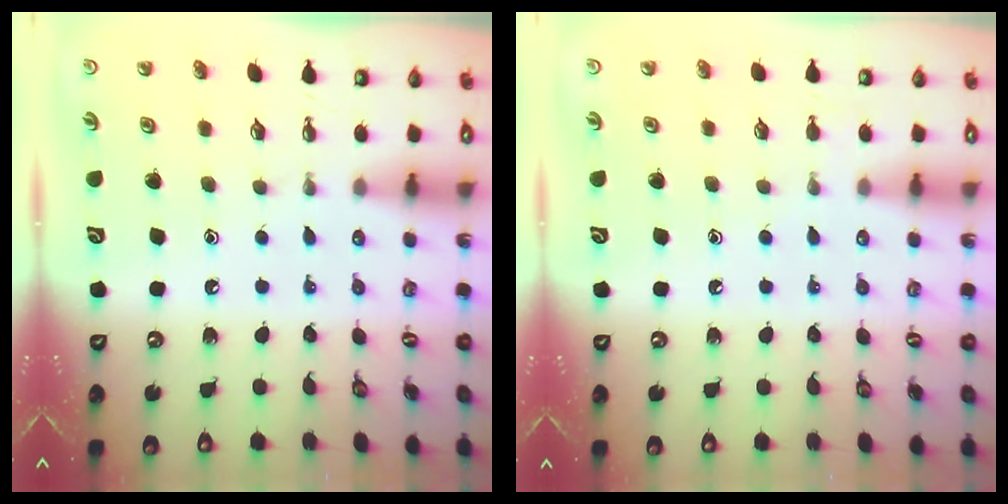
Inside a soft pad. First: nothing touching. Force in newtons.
{"total": 4.0, "press": 4.0, "slide": 0.5}